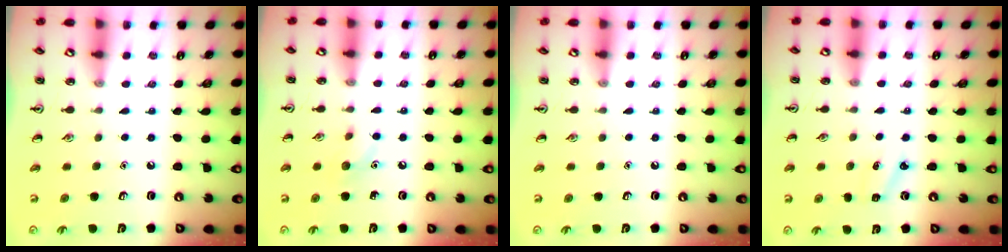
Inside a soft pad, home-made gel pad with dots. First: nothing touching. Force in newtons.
{"total": 6.2, "press": 6.0, "slide": 1.5}
{"total": 0.0}
{"total": 2.5, "press": 2.3, "slide": 0.9}